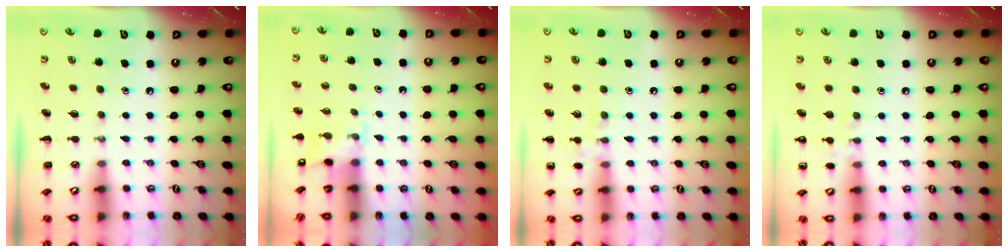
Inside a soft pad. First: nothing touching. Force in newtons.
{"total": 2.5, "press": 2.4, "slide": 0.9}
{"total": 7.1, "press": 7.0, "slide": 1.4}
{"total": 6.8, "press": 6.6, "slide": 1.9}